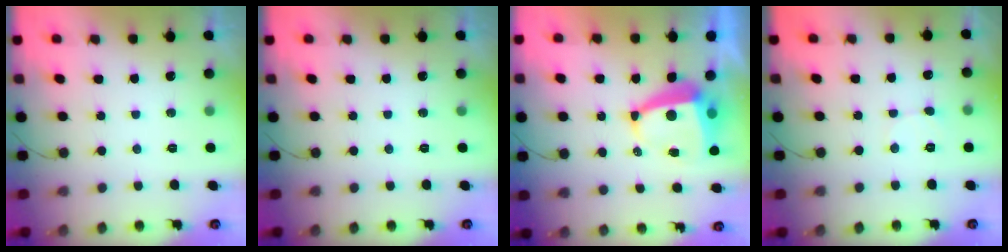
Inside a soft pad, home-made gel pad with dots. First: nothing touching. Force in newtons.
{"total": 0.0}
{"total": 7.5, "press": 7.5, "slide": 0.9}
{"total": 1.9, "press": 1.9, "slide": 0.2}